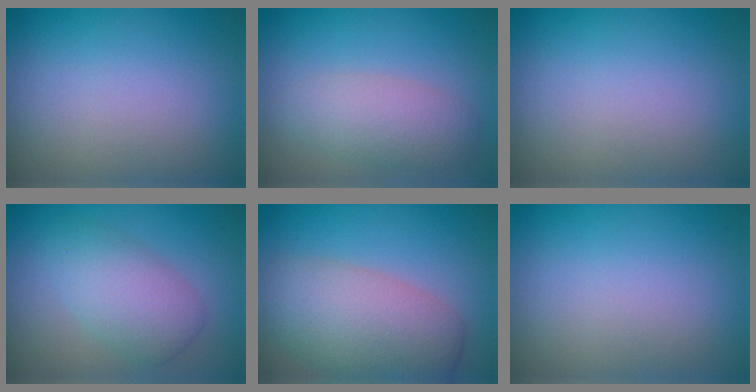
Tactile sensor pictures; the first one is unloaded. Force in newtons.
{"total": 3.5, "press": 3.5, "slide": 0.1}
{"total": 0.0}
{"total": 4.3, "press": 4.3, "slide": 0.1}
{"total": 7.0, "press": 7.0, "slide": 0.2}
{"total": 0.0}